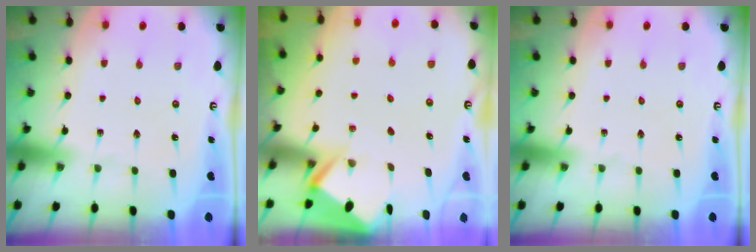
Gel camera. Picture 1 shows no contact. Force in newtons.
{"total": 2.8, "press": 2.8, "slide": 0.4}
{"total": 0.0}